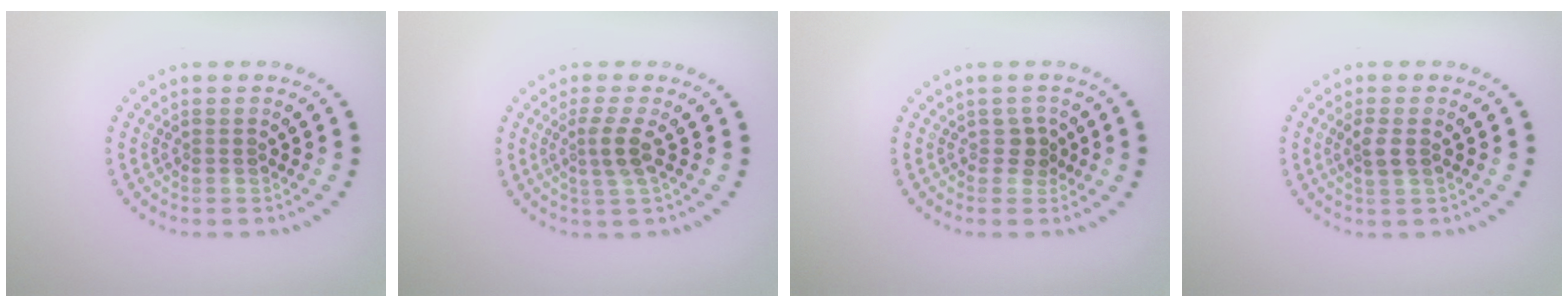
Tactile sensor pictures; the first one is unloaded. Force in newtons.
{"total": 2.0, "press": 1.5, "slide": 1.3}
{"total": 1.3, "press": 1.0, "slide": 0.9}
{"total": 1.7, "press": 1.7, "slide": 0.4}